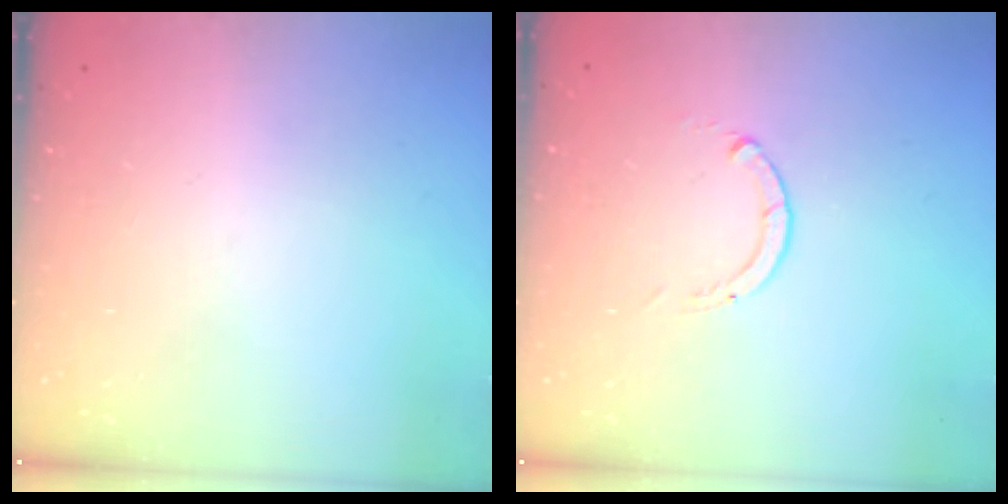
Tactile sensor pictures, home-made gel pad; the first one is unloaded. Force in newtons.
{"total": 0.0}